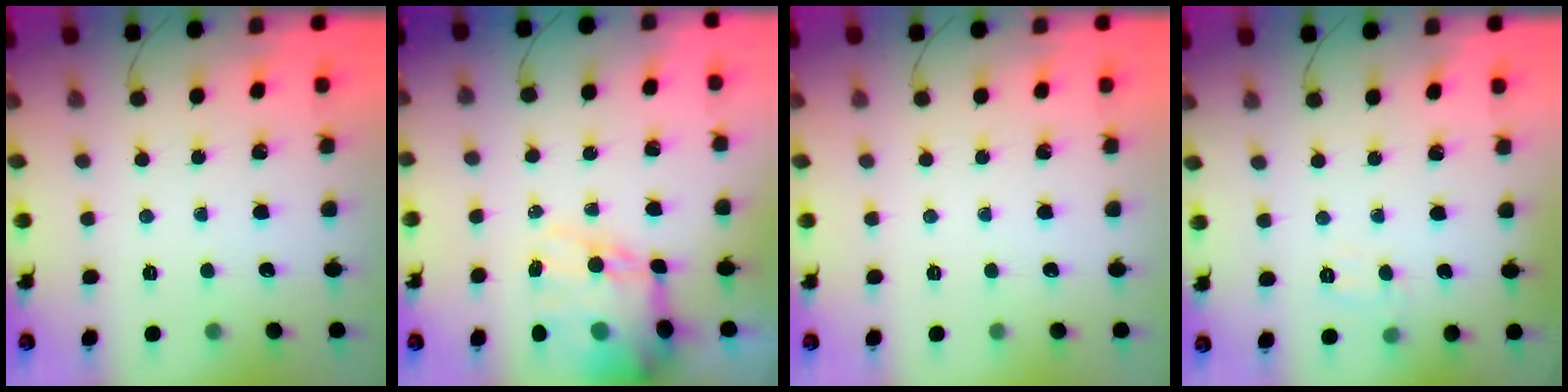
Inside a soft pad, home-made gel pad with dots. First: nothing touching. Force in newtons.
{"total": 15.6, "press": 15.1, "slide": 3.8}
{"total": 0.0}
{"total": 5.7, "press": 5.6, "slide": 1.4}